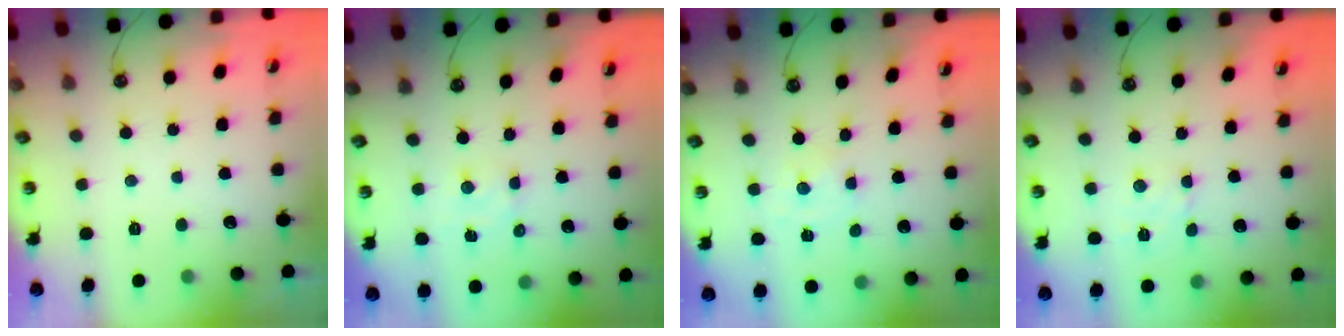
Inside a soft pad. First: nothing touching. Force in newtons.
{"total": 2.2, "press": 2.2, "slide": 0.3}
{"total": 0.0}
{"total": 1.8, "press": 1.7, "slide": 0.7}